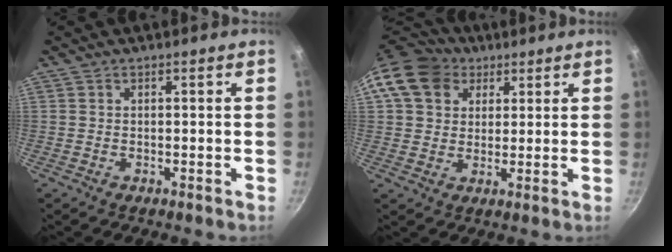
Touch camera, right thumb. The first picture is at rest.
{"total": 12.4, "force": [4.8, 10.0, 5.6], "torque": [-0.086, 0.014, 0.075]}